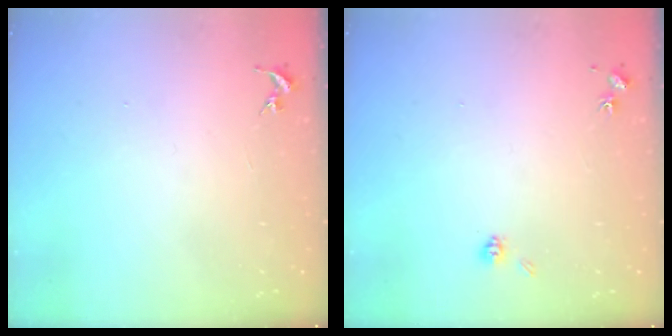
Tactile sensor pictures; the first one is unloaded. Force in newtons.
{"total": 4.1, "press": 4.0, "slide": 1.1}